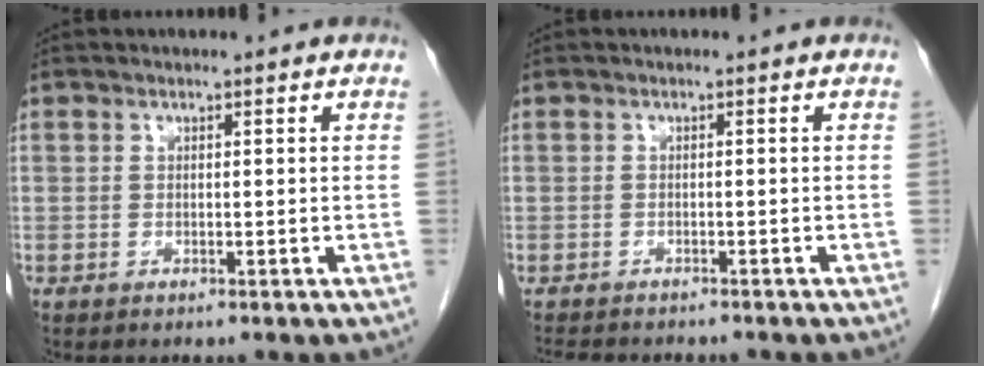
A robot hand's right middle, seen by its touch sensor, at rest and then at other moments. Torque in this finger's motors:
{"motor_torque": [0.24, -0.16, 0.00, 0.01]}